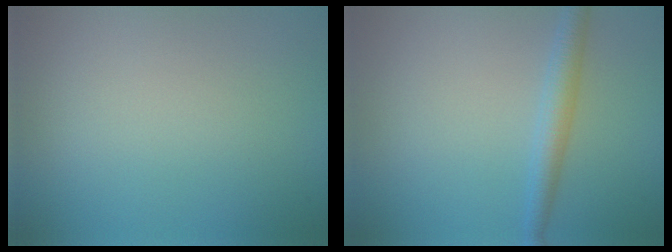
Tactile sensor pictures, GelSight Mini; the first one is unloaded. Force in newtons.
{"total": 2.4, "press": 2.4, "slide": 0.1}